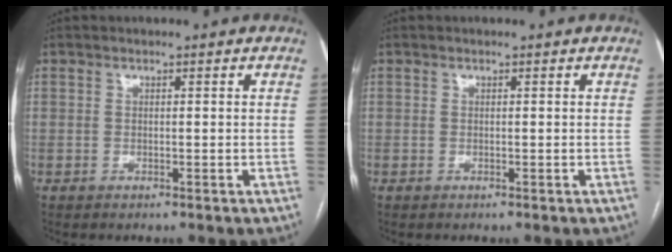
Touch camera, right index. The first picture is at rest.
{"total": 0.0}